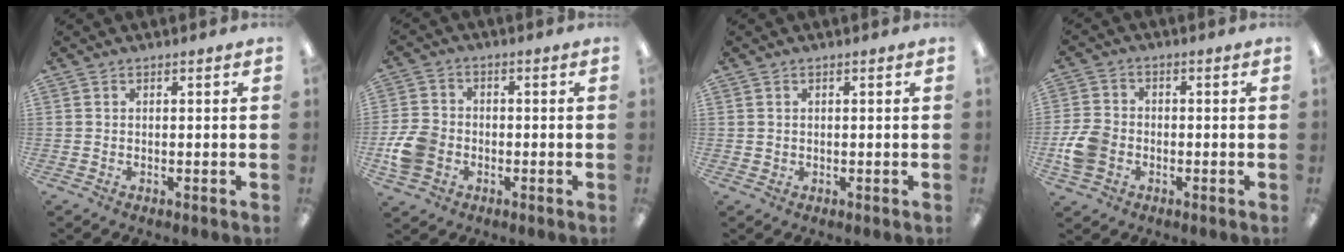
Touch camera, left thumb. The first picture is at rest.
{"total": 8.6, "force": [-2.4, 6.9, 4.7], "torque": [-0.092, 0.019, -0.042]}
{"total": 0.9, "force": [0.4, 0.8, 0.1], "torque": [-0.003, 0.006, 0.006]}
{"total": 7.9, "force": [-2.1, 6.3, 4.3], "torque": [-0.081, 0.018, -0.037]}